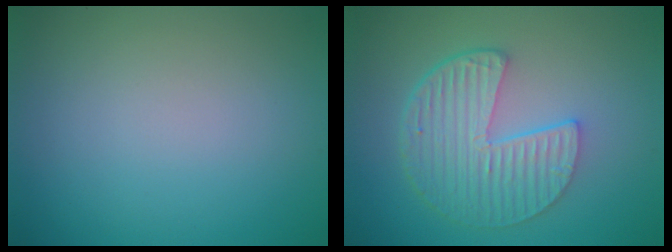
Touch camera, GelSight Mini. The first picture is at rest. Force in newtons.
{"total": 5.8, "press": 4.2, "slide": 3.9}